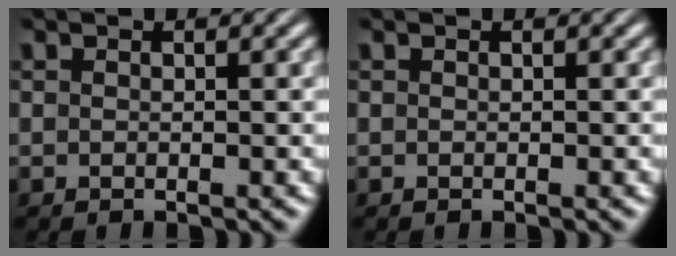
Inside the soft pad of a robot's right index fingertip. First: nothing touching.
{"total": 0.0}